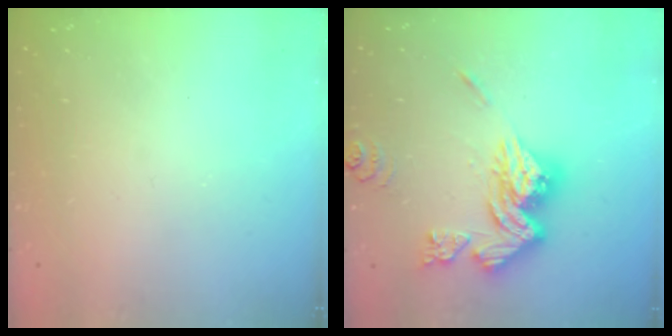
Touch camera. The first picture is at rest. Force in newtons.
{"total": 17.8, "press": 17.7, "slide": 1.6}